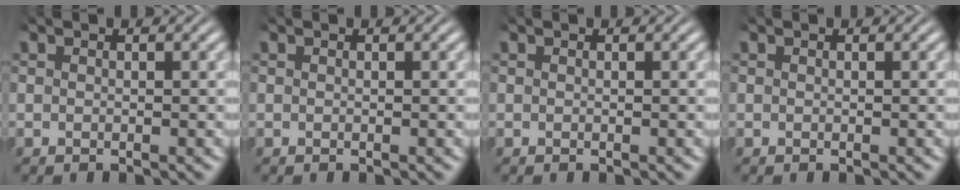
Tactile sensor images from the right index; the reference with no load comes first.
{"total": 0.0}
{"total": 0.0}
{"total": 0.0}